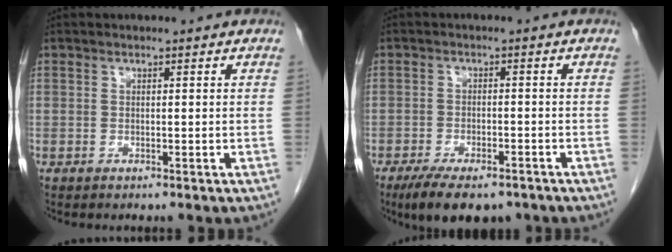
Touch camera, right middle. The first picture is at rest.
{"total": 9.7, "force": [-7.2, 3.6, 5.5], "torque": [-0.085, -0.009, -0.109]}